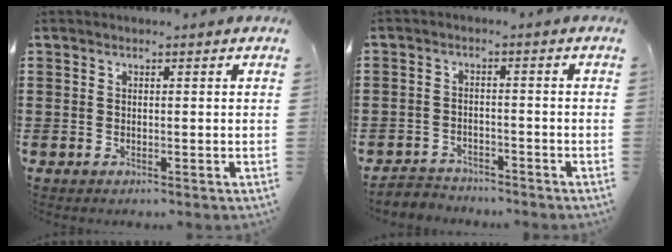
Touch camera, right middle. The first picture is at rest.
{"total": 2.9, "force": [-2.8, 0.7, -0.3], "torque": [-0.005, -0.002, -0.061]}